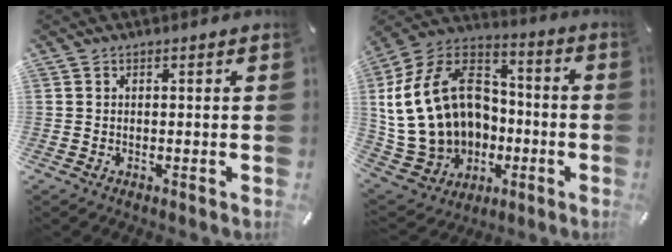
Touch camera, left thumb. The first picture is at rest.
{"total": 22.6, "force": [-0.4, 18.6, 12.8], "torque": [-0.263, -0.003, 0.018]}